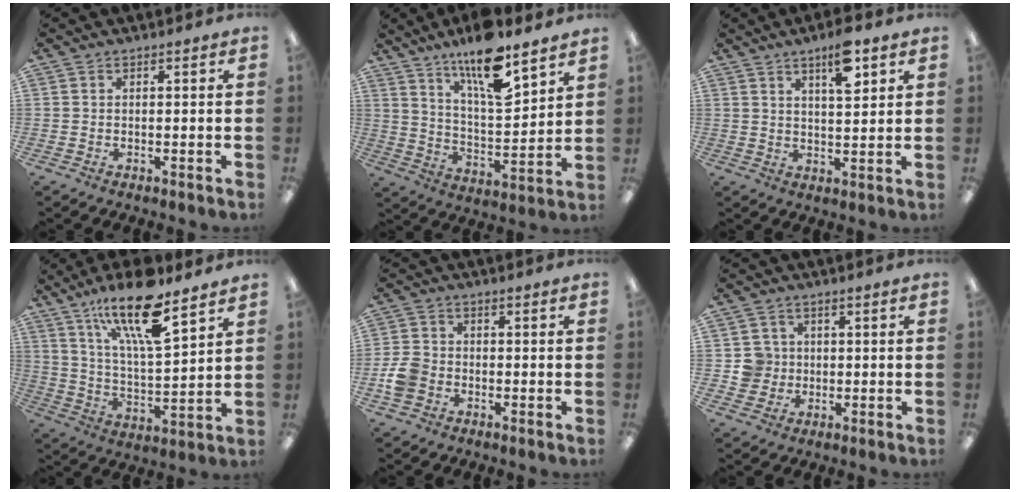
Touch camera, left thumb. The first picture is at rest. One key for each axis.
{"total": 15.6, "fx": 11.3, "fy": 4.4, "fz": 9.8, "tx": -0.160, "ty": -0.069, "tz": 0.188}
{"total": 8.5, "fx": 5.0, "fy": 2.7, "fz": 6.3, "tx": -0.094, "ty": -0.020, "tz": 0.079}
{"total": 18.5, "fx": 12.6, "fy": 5.1, "fz": 12.6, "tx": -0.219, "ty": -0.067, "tz": 0.207}
{"total": 5.8, "fx": -2.1, "fy": 4.5, "fz": 2.9, "tx": -0.057, "ty": 0.015, "tz": -0.037}
{"total": 5.5, "fx": 0.1, "fy": 5.5, "fz": 0.7, "tx": -0.012, "ty": 0.010, "tz": 0.003}